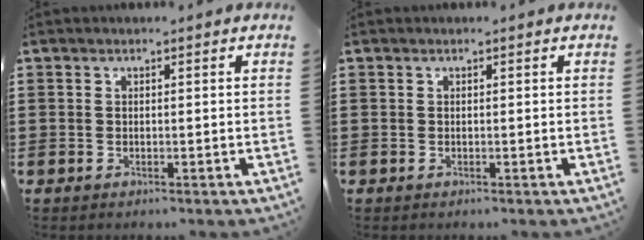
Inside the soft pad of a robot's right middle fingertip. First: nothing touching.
{"total": 0.0}